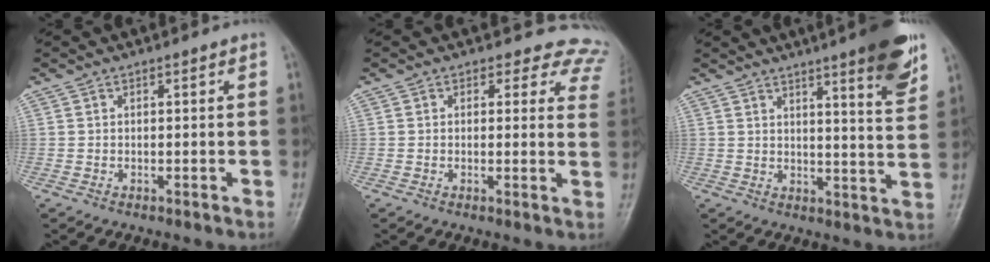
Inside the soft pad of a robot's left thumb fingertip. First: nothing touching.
{"total": 9.6, "force": [8.0, 5.2, 1.4], "torque": [0.042, -0.029, 0.050]}
{"total": 11.5, "force": [7.1, 1.4, 8.9], "torque": [-0.104, -0.041, 0.093]}